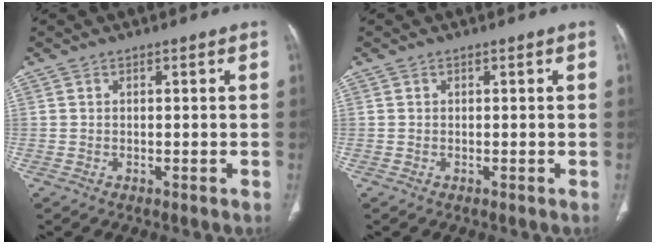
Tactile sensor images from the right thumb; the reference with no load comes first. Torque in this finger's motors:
{"motor_torque": [-0.26, 0.45, 0.29, 0.12, 0.02]}